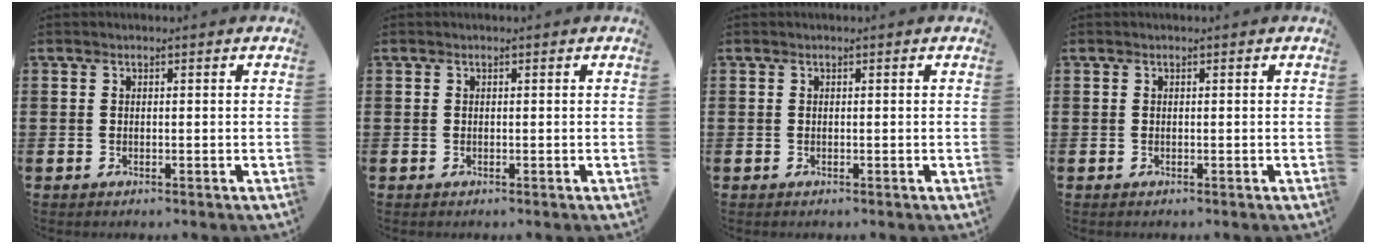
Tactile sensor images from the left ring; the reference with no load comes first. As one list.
[{"total": 0.0}, {"total": 0.0}, {"total": 0.0}]